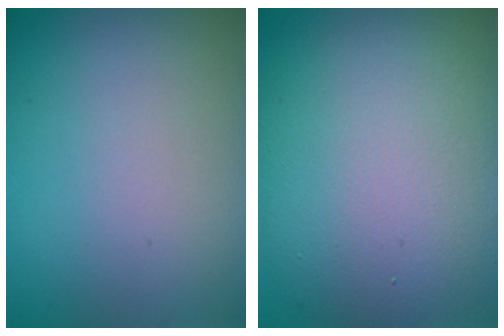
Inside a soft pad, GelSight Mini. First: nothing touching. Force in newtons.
{"total": 13.3, "press": 13.2, "slide": 1.3}